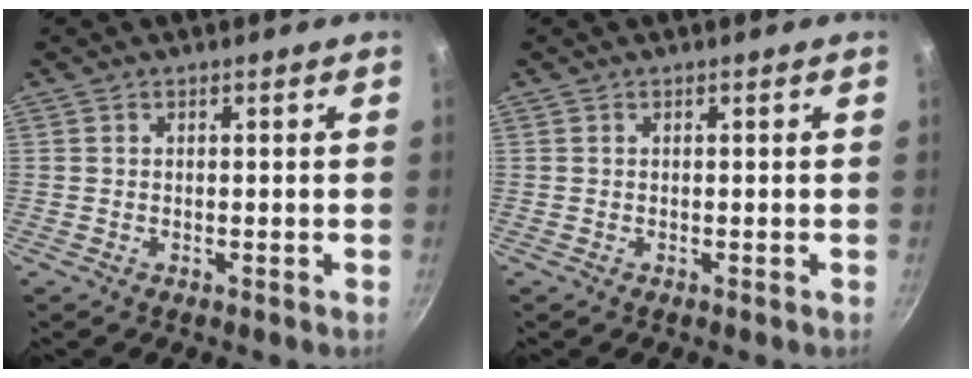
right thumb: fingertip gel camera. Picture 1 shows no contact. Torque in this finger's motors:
{"motor_torque": [0.00, 0.00, 0.01, 0.00, 0.00]}